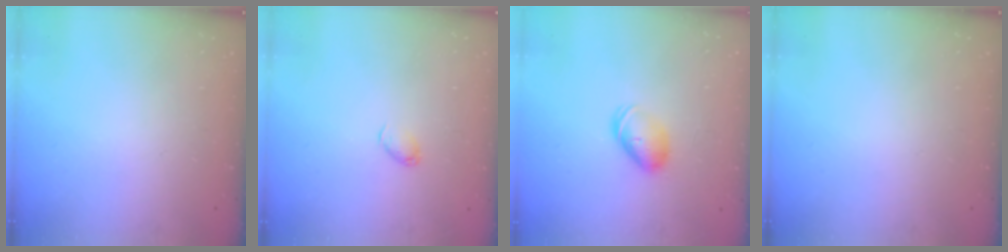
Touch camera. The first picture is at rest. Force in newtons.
{"total": 2.9, "press": 2.8, "slide": 0.6}
{"total": 8.3, "press": 8.3, "slide": 0.8}
{"total": 0.0}